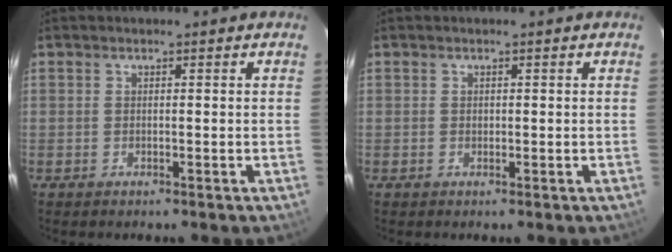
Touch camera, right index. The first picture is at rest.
{"total": 0.5, "force": [0.0, 0.5, 0.1], "torque": [0.001, 0.001, 0.002]}